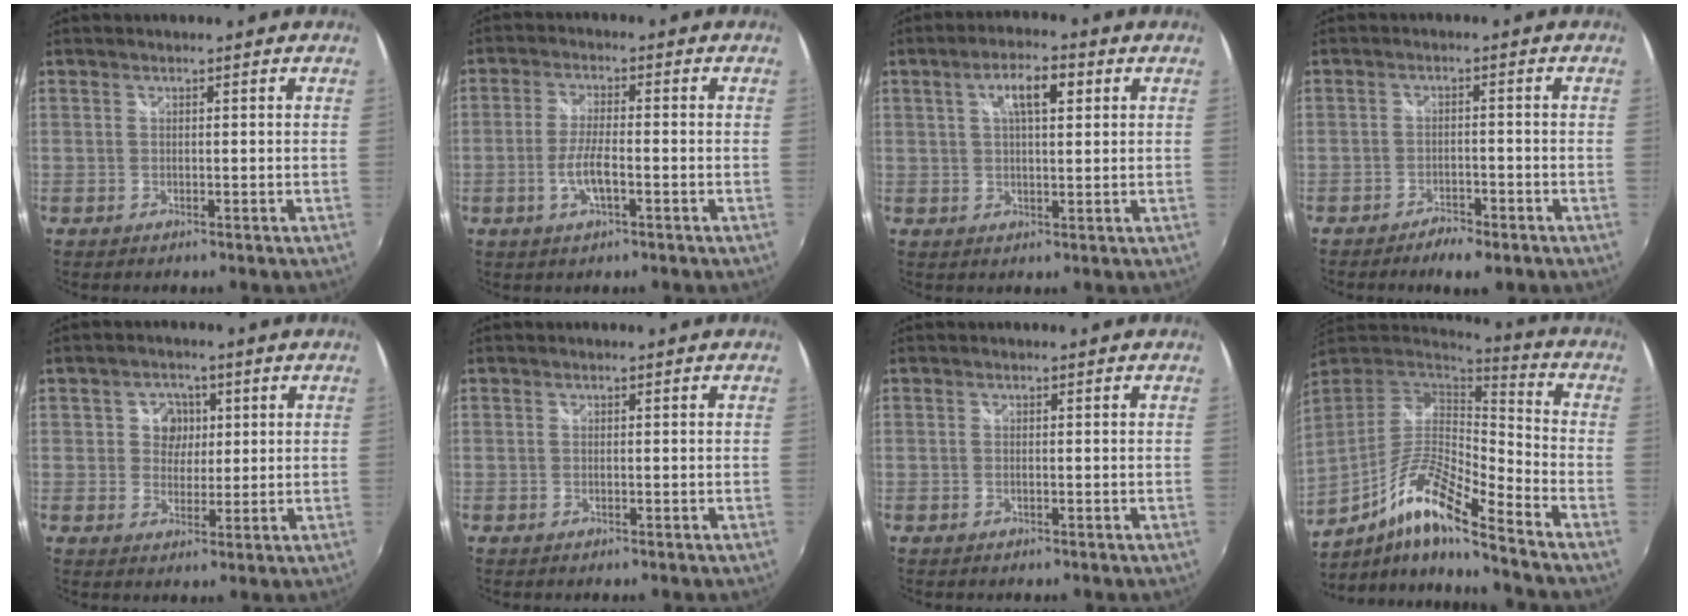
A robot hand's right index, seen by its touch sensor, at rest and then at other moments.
{"total": 5.4, "force": [-2.0, 1.2, 4.9], "torque": [-0.106, -0.001, -0.037]}
{"total": 6.4, "force": [2.3, 2.3, 5.5], "torque": [-0.093, 0.013, 0.038]}
{"total": 4.9, "force": [-3.8, 1.6, 2.6], "torque": [-0.064, -0.005, -0.062]}
{"total": 4.7, "force": [1.0, 4.4, 1.3], "torque": [-0.018, 0.008, 0.015]}
{"total": 0.0}
{"total": 0.0}
{"total": 15.6, "force": [-9.2, 1.9, 12.4], "torque": [-0.236, -0.023, -0.183]}